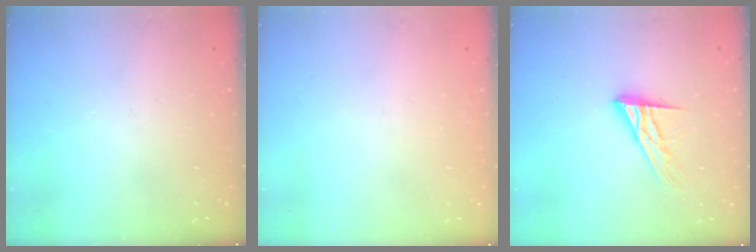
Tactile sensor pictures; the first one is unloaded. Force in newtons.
{"total": 0.8, "press": 0.8, "slide": 0.1}
{"total": 13.1, "press": 13.1, "slide": 1.2}